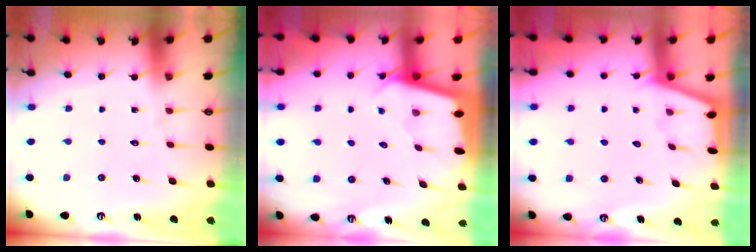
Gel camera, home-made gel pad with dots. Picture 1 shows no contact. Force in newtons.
{"total": 1.8, "press": 1.8, "slide": 0.1}
{"total": 1.3, "press": 1.3, "slide": 0.3}